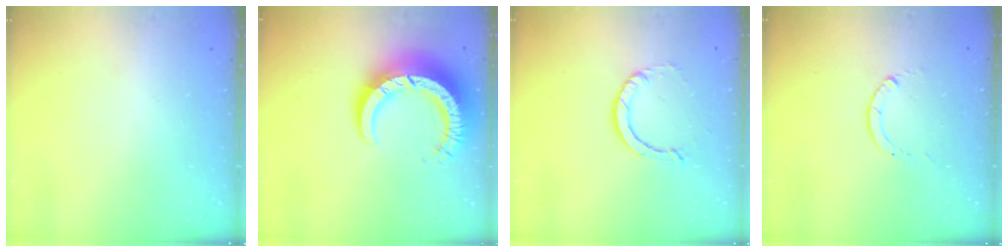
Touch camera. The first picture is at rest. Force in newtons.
{"total": 13.2, "press": 13.2, "slide": 1.3}
{"total": 2.9, "press": 2.9, "slide": 0.2}
{"total": 0.0}